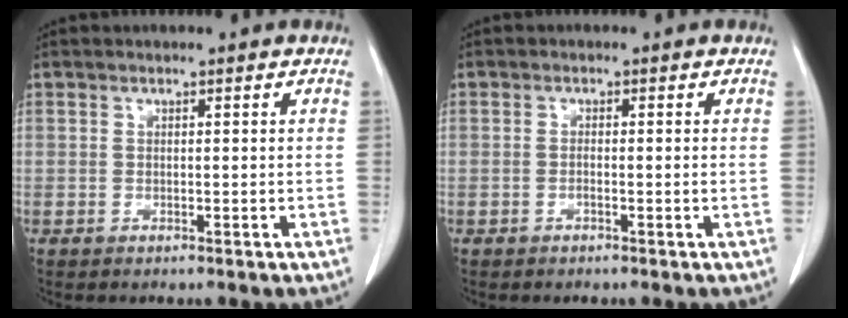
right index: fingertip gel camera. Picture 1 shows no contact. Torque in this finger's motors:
{"motor_torque": [-0.01, -0.04, -0.05, -0.01]}